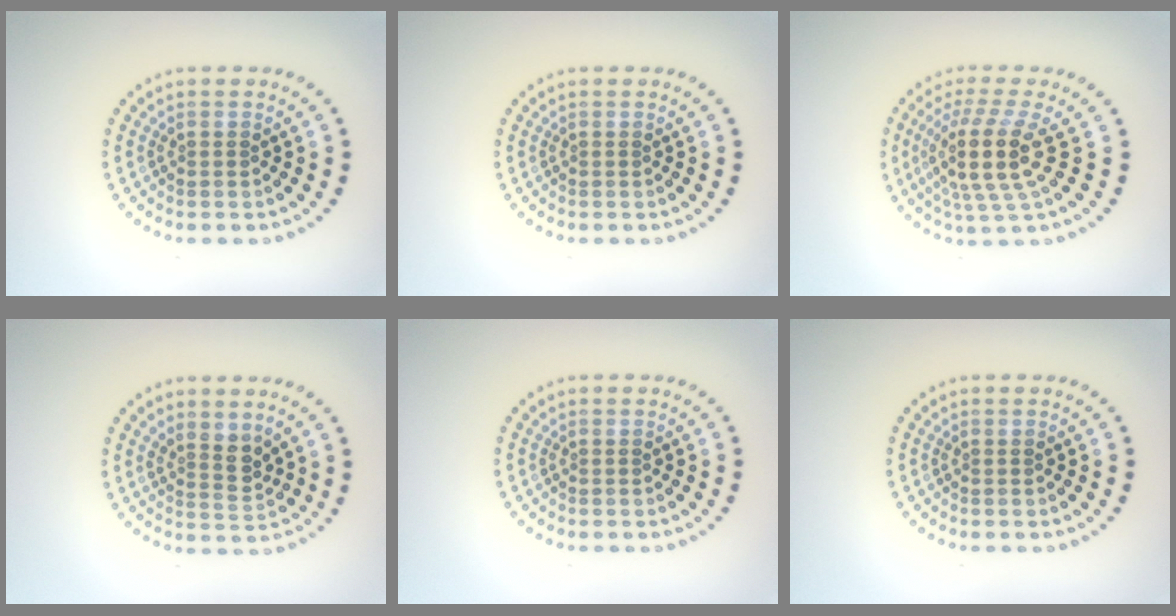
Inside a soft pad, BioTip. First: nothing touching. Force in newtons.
{"total": 0.0}
{"total": 5.0, "press": 3.9, "slide": 3.2}
{"total": 2.3, "press": 1.8, "slide": 1.4}
{"total": 0.0}
{"total": 0.0}